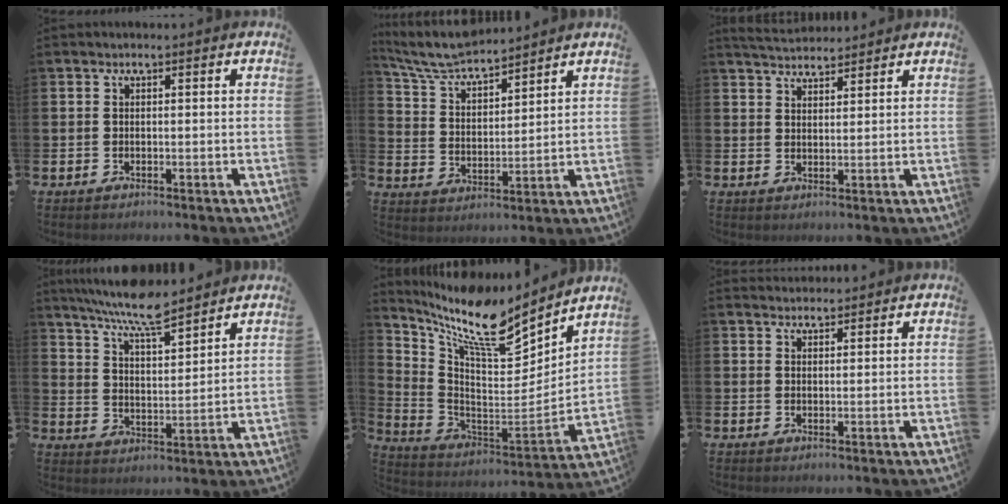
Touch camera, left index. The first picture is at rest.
{"total": 6.8, "force": [6.5, 0.8, 1.8], "torque": [-0.068, -0.039, 0.115]}
{"total": 3.9, "force": [3.8, 0.6, 0.5], "torque": [-0.020, -0.018, 0.070]}
{"total": 8.1, "force": [7.4, 0.8, 3.1], "torque": [-0.089, -0.037, 0.134]}
{"total": 11.6, "force": [9.2, 2.9, 6.6], "torque": [-0.163, -0.060, 0.152]}
{"total": 2.1, "force": [2.0, 0.6, 0.0], "torque": [0.005, -0.008, 0.036]}